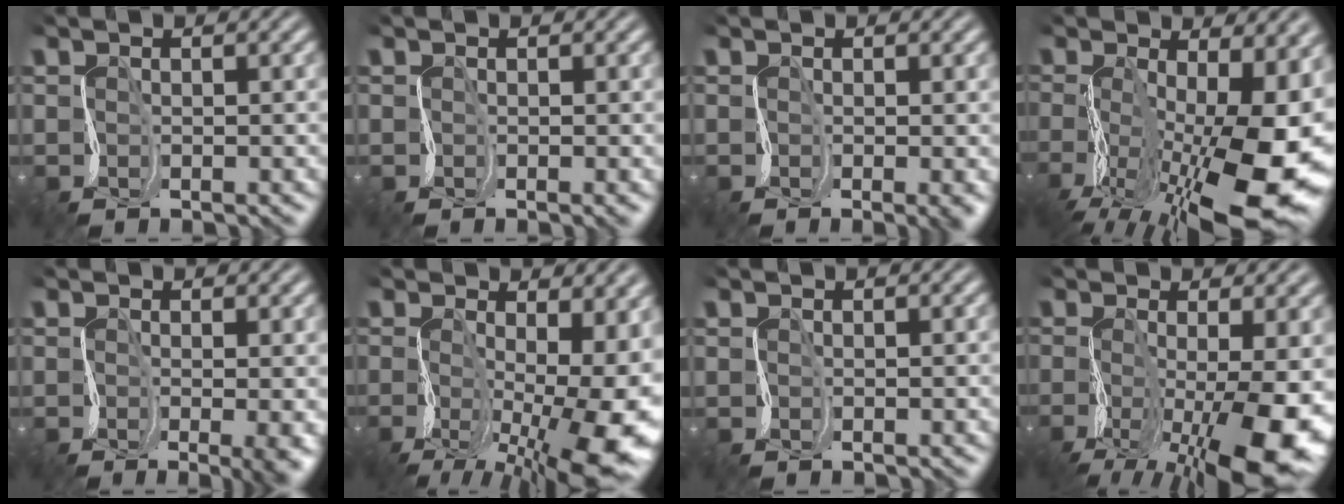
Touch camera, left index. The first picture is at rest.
{"total": 1.0, "force": [-0.3, 0.2, 0.9], "torque": [-0.012, -0.006, -0.009]}
{"total": 2.4, "force": [-0.5, 0.7, 2.2], "torque": [-0.028, -0.011, -0.011]}
{"total": 14.7, "force": [-3.2, 6.8, 12.6], "torque": [-0.233, -0.013, -0.055]}
{"total": 5.2, "force": [-1.2, 2.1, 4.6], "torque": [-0.071, -0.013, -0.015]}
{"total": 11.5, "force": [-2.2, 5.6, 9.8], "torque": [-0.168, -0.031, -0.024]}
{"total": 0.0}
{"total": 9.4, "force": [-3.1, 3.8, 8.0], "torque": [-0.168, -0.035, -0.050]}